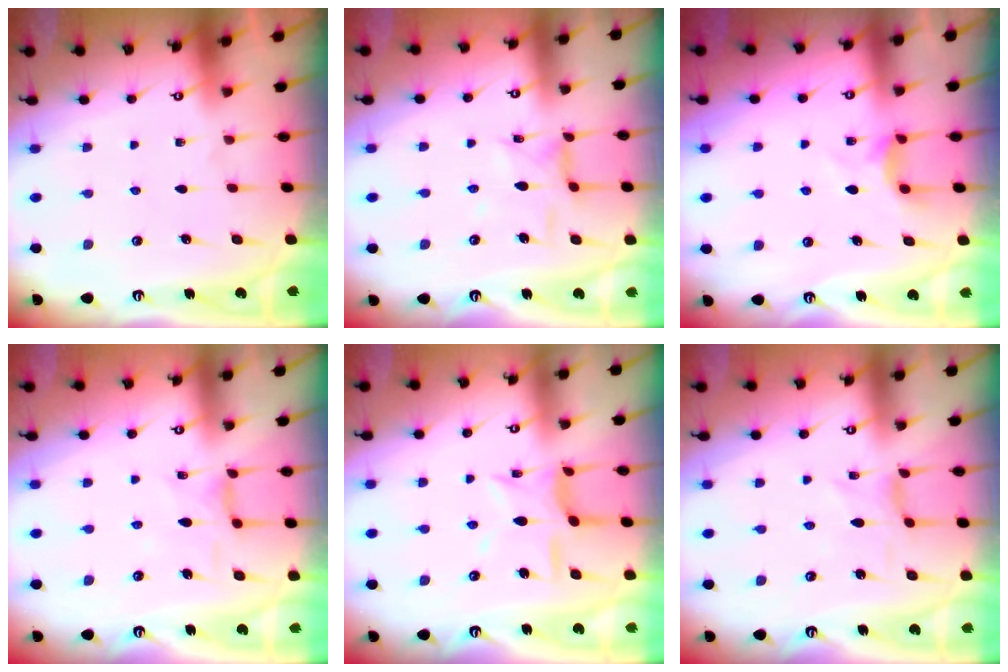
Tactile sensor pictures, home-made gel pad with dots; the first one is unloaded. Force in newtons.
{"total": 4.8, "press": 4.8, "slide": 0.4}
{"total": 4.9, "press": 4.9, "slide": 0.4}
{"total": 3.4, "press": 3.3, "slide": 0.6}
{"total": 10.5, "press": 10.5, "slide": 0.8}
{"total": 0.0}